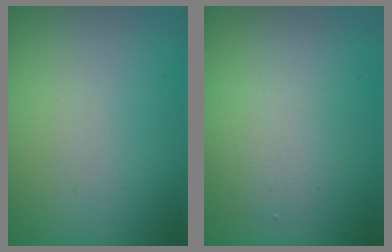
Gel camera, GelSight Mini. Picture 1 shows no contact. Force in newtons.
{"total": 2.4, "press": 2.4, "slide": 0.2}